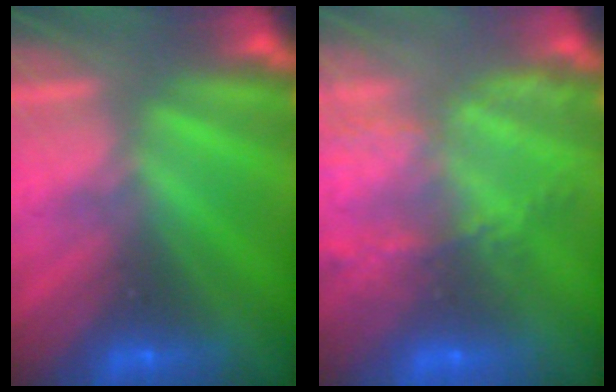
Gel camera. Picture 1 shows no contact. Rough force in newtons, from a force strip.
{"total": 8.7}